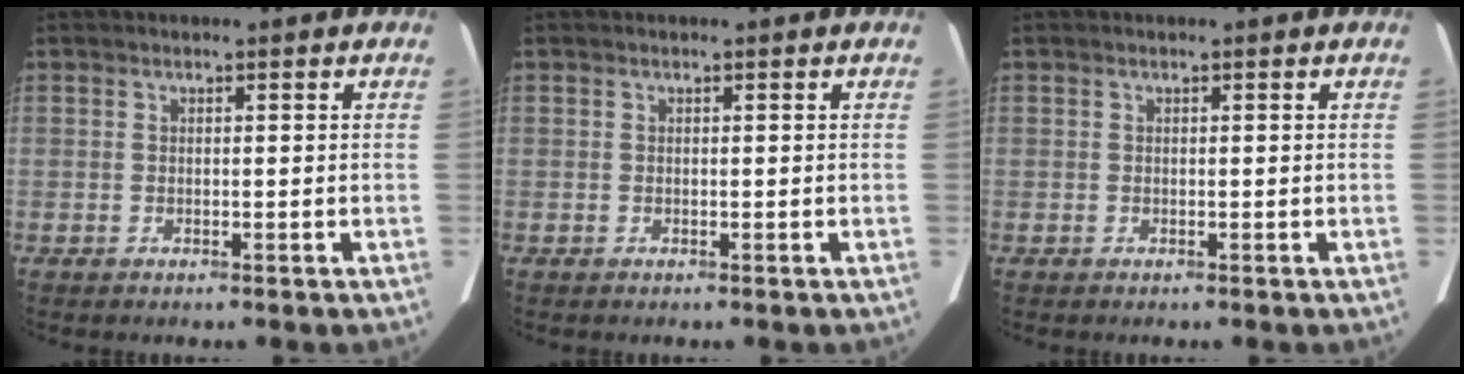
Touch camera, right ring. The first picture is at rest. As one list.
[{"total": 0.0}, {"total": 0.0}]